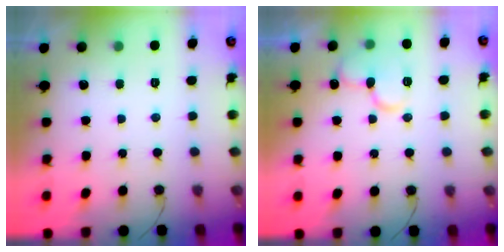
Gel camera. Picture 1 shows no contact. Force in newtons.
{"total": 12.8, "press": 12.7, "slide": 1.6}